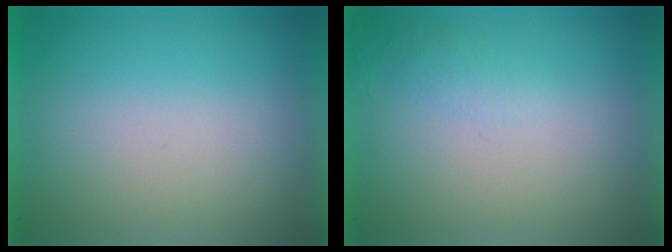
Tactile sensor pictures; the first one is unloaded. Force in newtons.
{"total": 1.1}